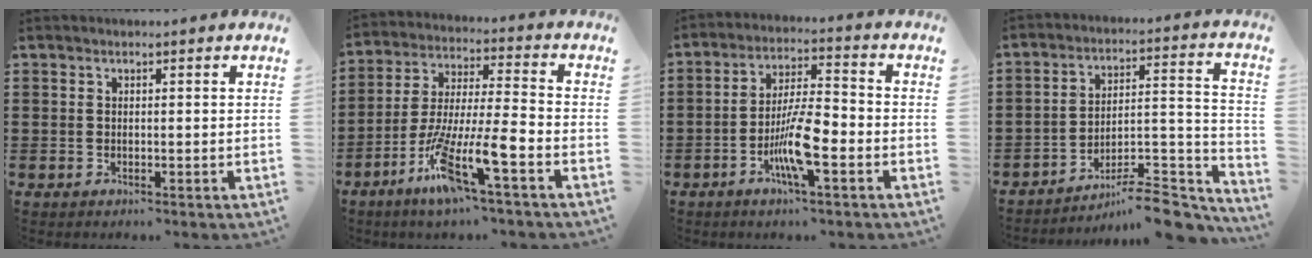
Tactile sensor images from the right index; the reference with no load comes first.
{"total": 12.5, "force": [-7.3, 1.0, 10.1], "torque": [-0.219, -0.022, -0.143]}
{"total": 9.0, "force": [-3.8, 1.8, 7.9], "torque": [-0.162, -0.006, -0.075]}
{"total": 9.1, "force": [-7.9, 1.7, 4.2], "torque": [-0.052, 0.018, -0.150]}